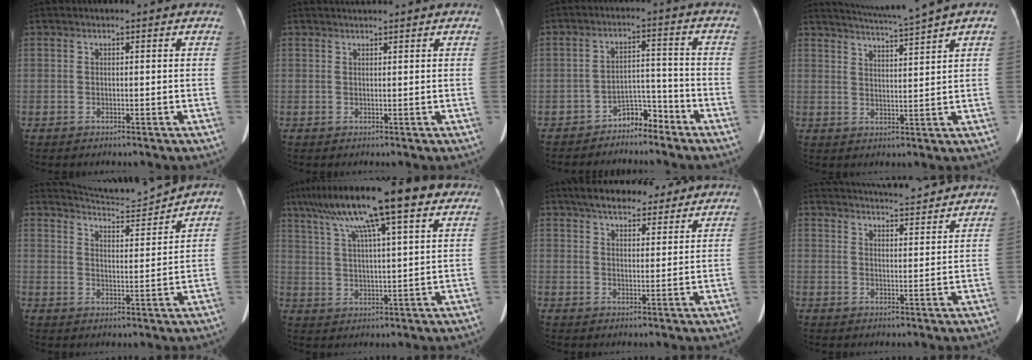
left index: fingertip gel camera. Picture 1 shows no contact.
{"total": 1.5, "force": [1.4, -0.1, 0.5], "torque": [-0.006, 0.016, 0.028]}
{"total": 4.5, "force": [-4.0, 1.6, 1.3], "torque": [-0.016, 0.009, -0.066]}
{"total": 7.1, "force": [6.2, -1.6, 3.1], "torque": [-0.055, 0.001, 0.097]}
{"total": 6.7, "force": [6.6, -1.1, -0.4], "torque": [-0.009, -0.007, 0.112]}
{"total": 18.5, "force": [11.8, 2.3, 14.0], "torque": [-0.246, 0.051, 0.183]}
{"total": 11.2, "force": [9.1, 4.0, 5.3], "torque": [-0.068, 0.030, 0.129]}
{"total": 12.5, "force": [11.9, 1.6, 3.8], "torque": [-0.054, 0.010, 0.154]}